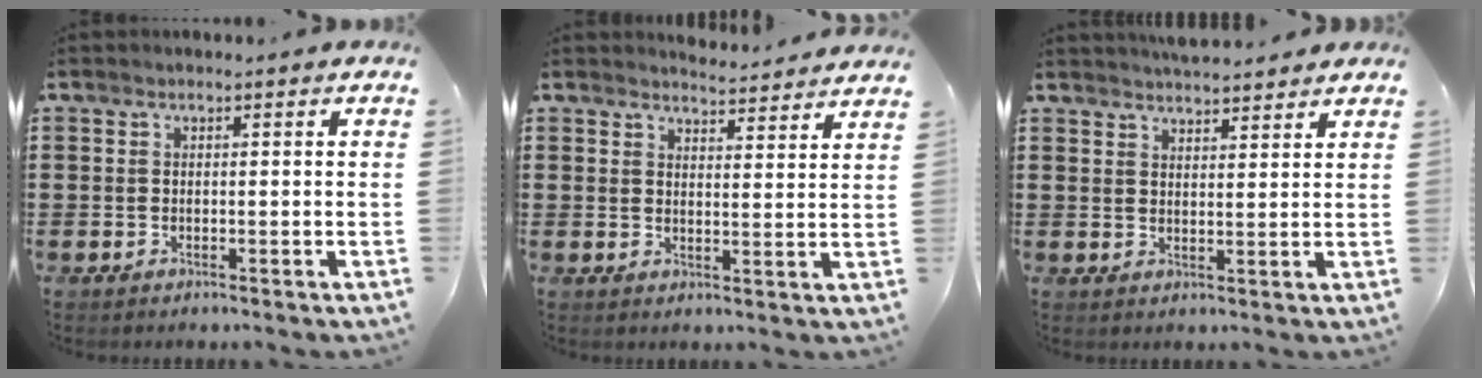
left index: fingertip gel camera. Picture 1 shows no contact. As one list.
[{"total": 3.7, "force": [3.7, -0.2, 0.2], "torque": [-0.007, -0.025, 0.064]}, {"total": 3.4, "force": [3.4, 0.2, 0.4], "torque": [-0.018, -0.006, 0.064]}]